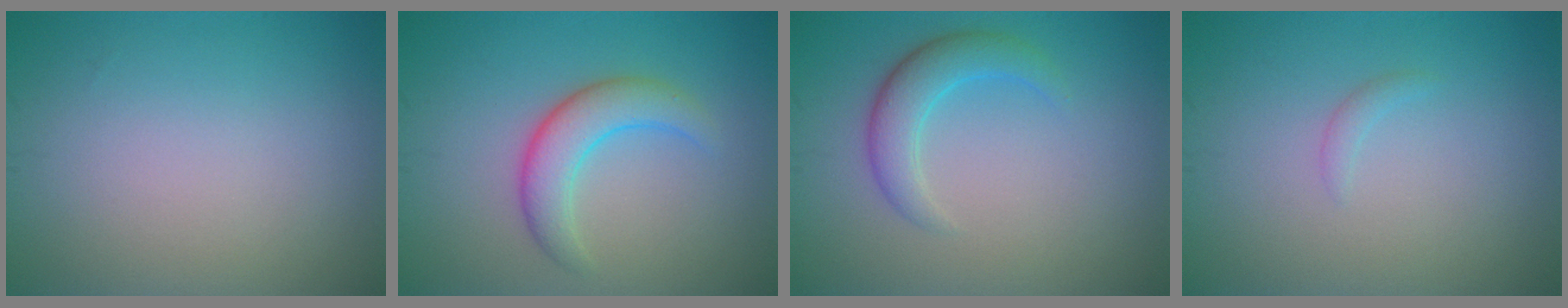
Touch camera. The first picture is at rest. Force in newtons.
{"total": 4.0, "press": 4.0, "slide": 0.2}
{"total": 3.3, "press": 3.3, "slide": 0.1}
{"total": 0.7, "press": 0.7, "slide": 0.1}